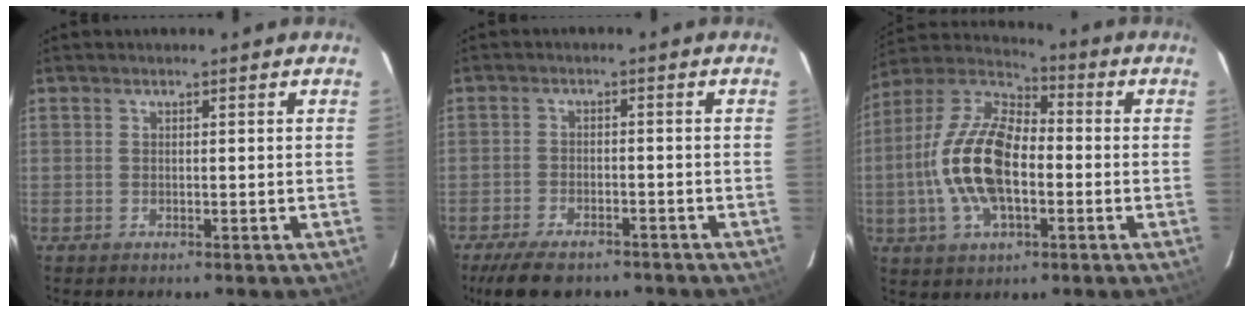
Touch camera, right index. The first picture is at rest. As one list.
[{"total": 9.7, "force": [-7.6, 3.7, 4.7], "torque": [-0.112, -0.014, -0.122]}, {"total": 17.1, "force": [-2.7, 8.4, 14.6], "torque": [-0.303, 0.007, -0.056]}]